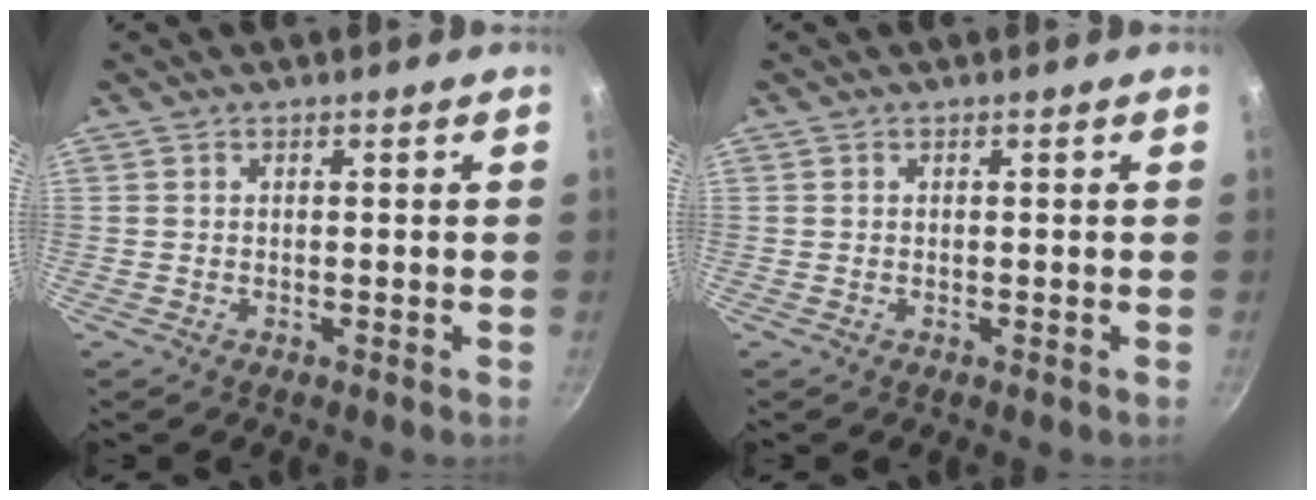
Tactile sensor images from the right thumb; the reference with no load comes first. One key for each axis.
{"total": 0.0}